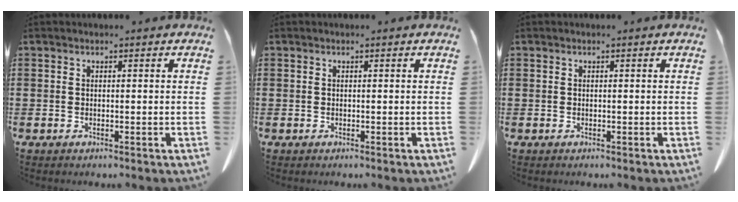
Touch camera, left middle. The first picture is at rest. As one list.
[{"total": 0.0}, {"total": 0.0}]